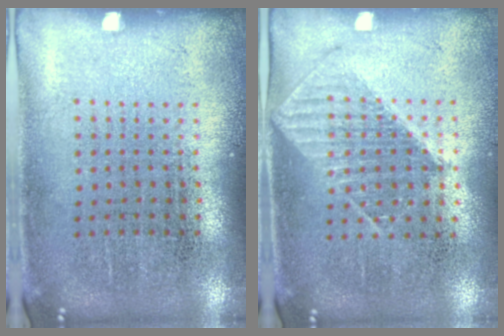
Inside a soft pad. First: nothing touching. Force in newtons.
{"total": 1.1, "press": 1.0, "slide": 0.4}